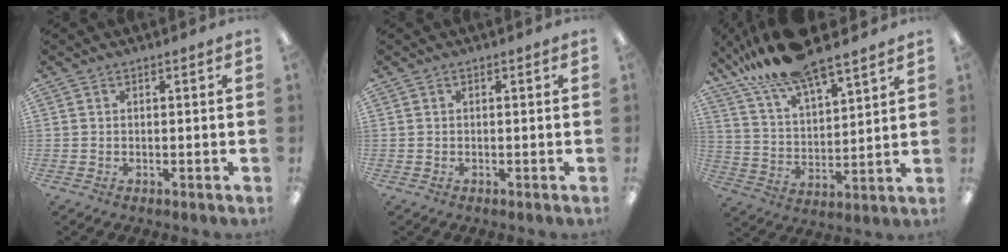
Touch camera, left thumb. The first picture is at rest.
{"total": 0.0}
{"total": 15.6, "force": [13.4, 3.5, 7.3], "torque": [-0.153, -0.078, 0.237]}